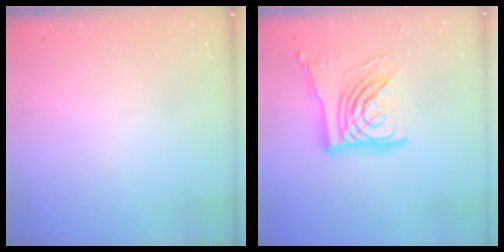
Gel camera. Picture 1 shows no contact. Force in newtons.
{"total": 16.6, "press": 16.4, "slide": 2.1}